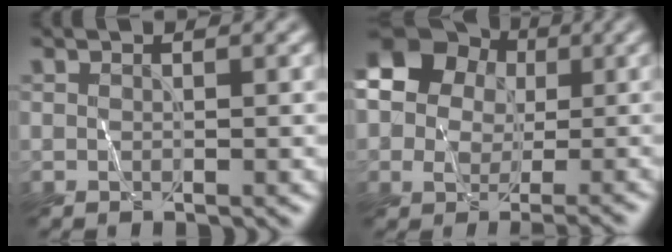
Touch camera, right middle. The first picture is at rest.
{"total": 13.0, "force": [1.1, 11.6, 5.8], "torque": [-0.100, 0.042, -0.016]}